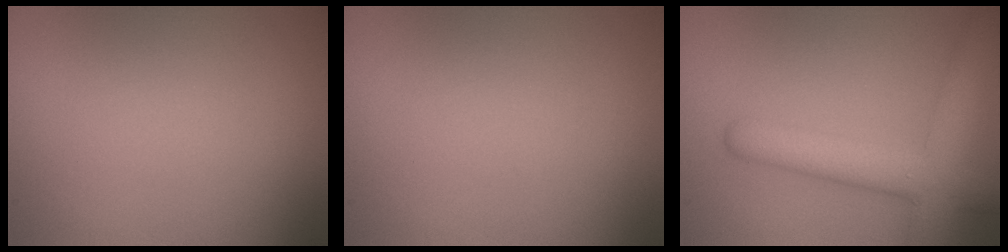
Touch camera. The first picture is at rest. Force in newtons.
{"total": 0.0}
{"total": 6.0, "press": 6.0, "slide": 0.2}